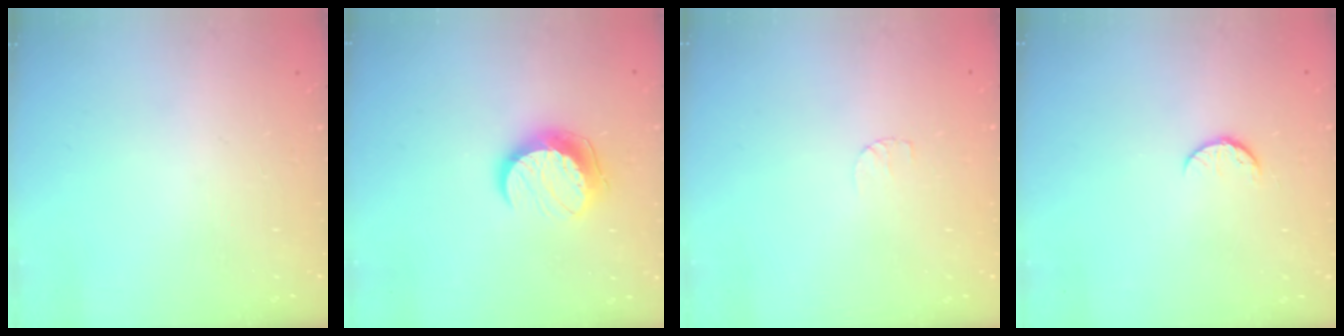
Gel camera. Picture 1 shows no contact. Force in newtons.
{"total": 10.5, "press": 10.5, "slide": 0.4}
{"total": 4.0, "press": 4.0, "slide": 0.3}
{"total": 5.6, "press": 5.6, "slide": 0.6}